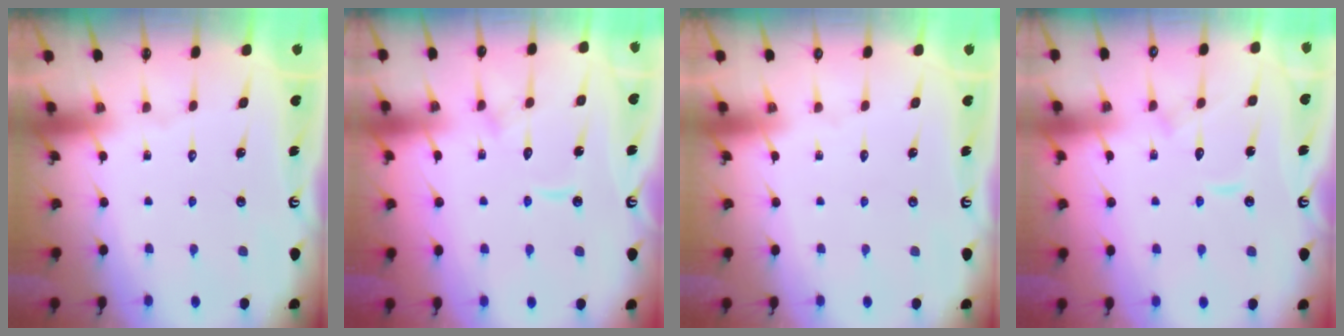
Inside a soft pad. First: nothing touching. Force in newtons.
{"total": 10.3, "press": 10.2, "slide": 0.9}
{"total": 0.0}
{"total": 8.6, "press": 8.5, "slide": 0.7}